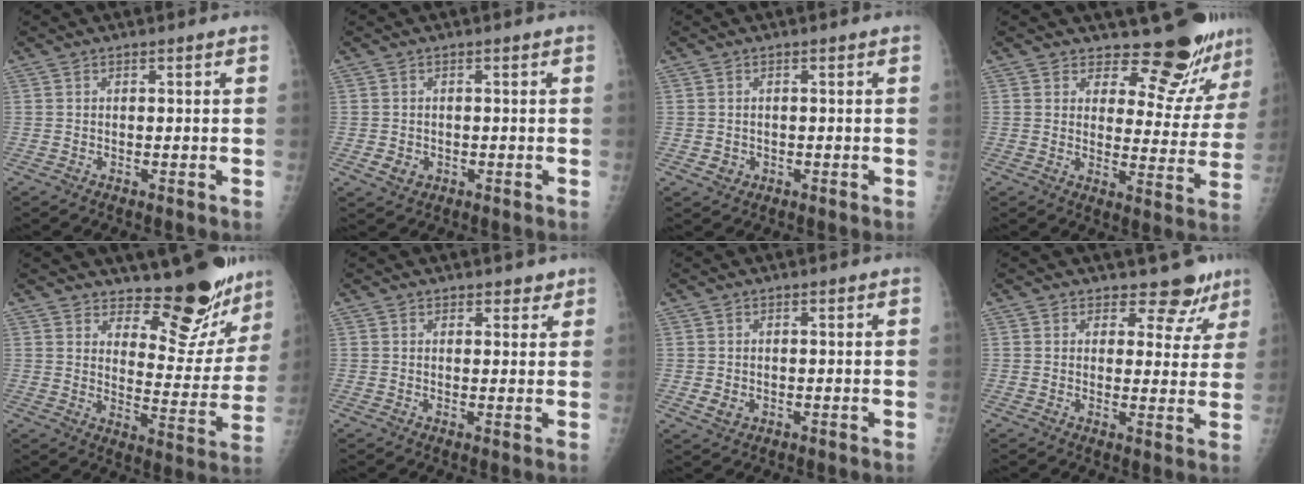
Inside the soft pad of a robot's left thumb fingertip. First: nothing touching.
{"total": 2.5, "force": [-0.6, 2.2, 1.1], "torque": [-0.011, 0.001, -0.001]}
{"total": 1.7, "force": [-0.3, 1.6, 0.5], "torque": [-0.003, 0.003, 0.002]}
{"total": 12.6, "force": [11.5, 4.1, 3.0], "torque": [0.001, -0.104, 0.138]}
{"total": 14.2, "force": [12.6, 4.7, 4.5], "torque": [-0.010, -0.124, 0.169]}
{"total": 2.4, "force": [1.8, 1.4, 0.5], "torque": [0.017, -0.009, 0.019]}
{"total": 2.1, "force": [-0.2, 1.7, 1.1], "torque": [-0.015, -0.002, 0.005]}
{"total": 6.8, "force": [5.6, 3.8, 0.9], "torque": [0.025, -0.036, 0.059]}